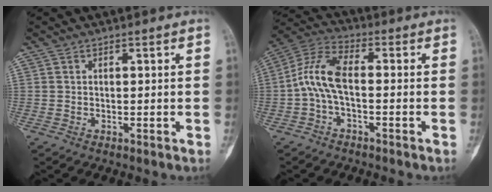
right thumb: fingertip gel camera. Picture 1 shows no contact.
{"total": 8.6, "force": [-1.2, 3.9, 7.6], "torque": [-0.159, 0.031, -0.035]}